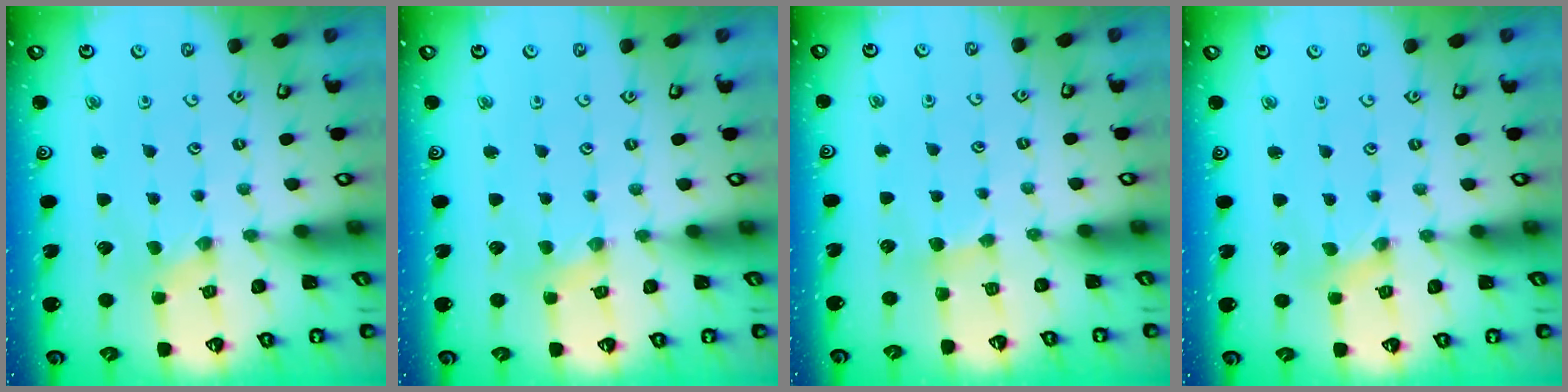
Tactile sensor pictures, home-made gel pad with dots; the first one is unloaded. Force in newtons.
{"total": 2.4, "press": 2.4, "slide": 0.5}
{"total": 3.4, "press": 3.4, "slide": 0.5}
{"total": 0.0}